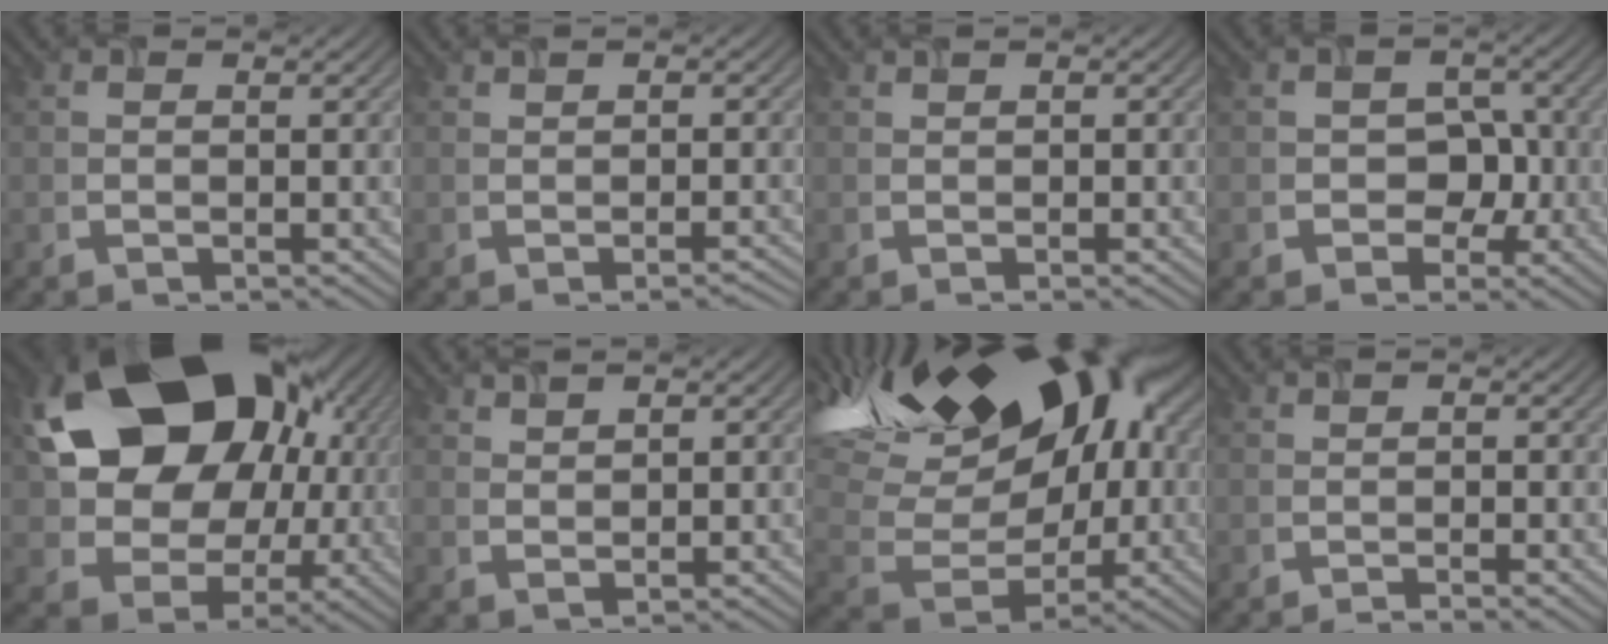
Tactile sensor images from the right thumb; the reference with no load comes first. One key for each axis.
{"total": 1.5, "fx": -0.2, "fy": 0.2, "fz": 1.5, "tx": -0.020, "ty": 0.002, "tz": -0.001}
{"total": 0.7, "fx": 0.3, "fy": -0.1, "fz": 0.7, "tx": -0.010, "ty": 0.002, "tz": 0.006}
{"total": 4.3, "fx": -1.2, "fy": 3.6, "fz": 2.1, "tx": -0.010, "ty": 0.005, "tz": -0.033}
{"total": 19.0, "fx": 5.3, "fy": 14.5, "fz": 11.1, "tx": -0.221, "ty": -0.012, "tz": 0.116}
{"total": 1.9, "fx": 1.6, "fy": 0.3, "fz": 0.9, "tx": -0.018, "ty": -0.005, "tz": 0.040}
{"total": 19.7, "fx": 8.3, "fy": 11.6, "fz": 13.6, "tx": -0.247, "ty": 0.037, "tz": 0.147}
{"total": 1.7, "fx": -0.9, "fy": 0.1, "fz": 1.5, "tx": -0.024, "ty": -0.001, "tz": -0.015}